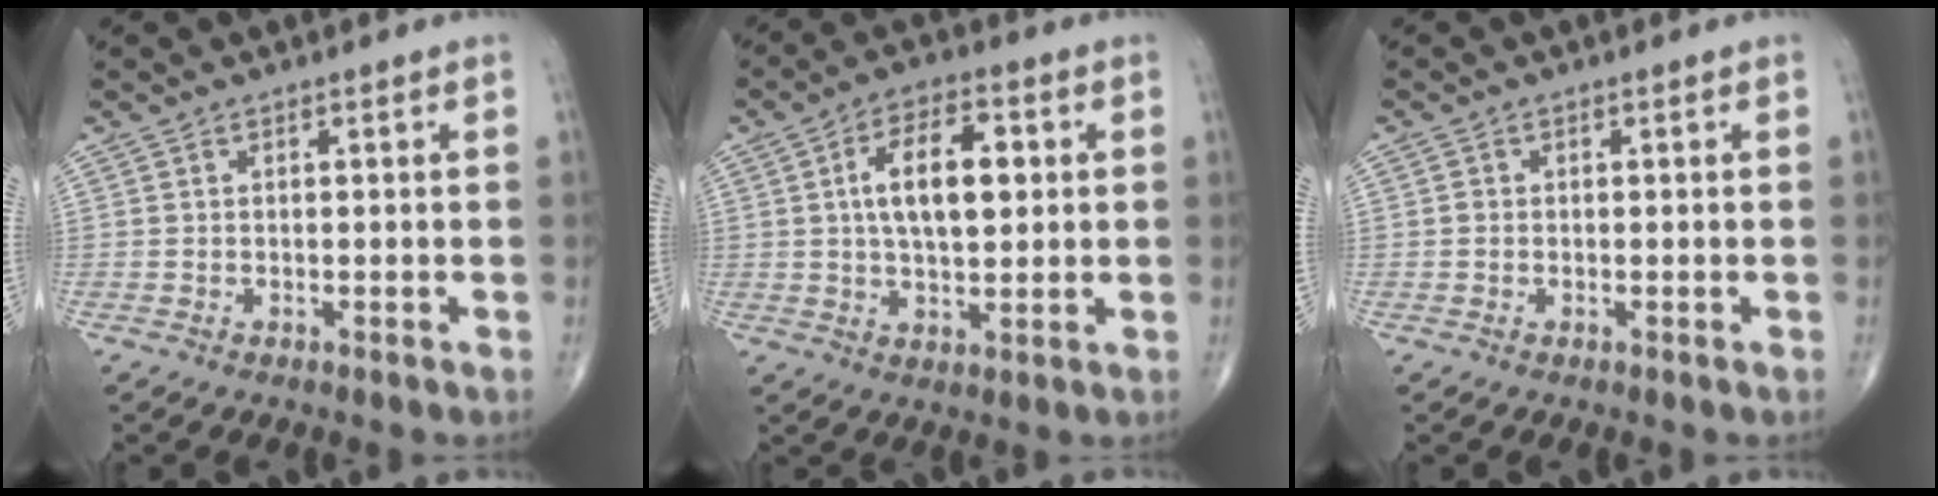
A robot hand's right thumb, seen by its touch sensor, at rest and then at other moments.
{"total": 11.7, "force": [2.0, 5.8, 9.9], "torque": [-0.153, 0.006, 0.032]}
{"total": 0.8, "force": [0.0, 0.7, 0.3], "torque": [-0.003, 0.002, 0.000]}